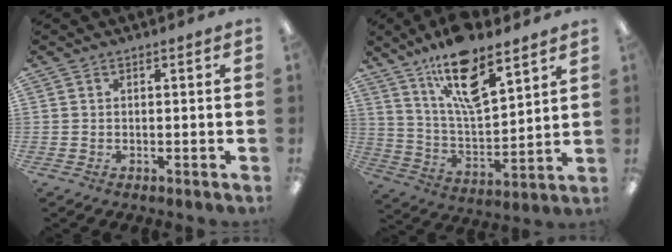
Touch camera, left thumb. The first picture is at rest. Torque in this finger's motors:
{"motor_torque": [0.49, 0.37, 1.22, -1.56, 0.18]}